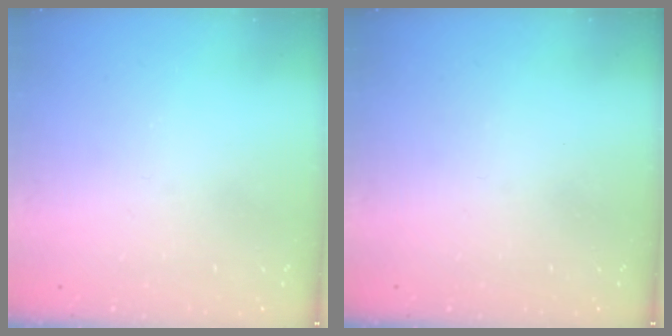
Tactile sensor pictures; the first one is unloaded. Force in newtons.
{"total": 0.0}